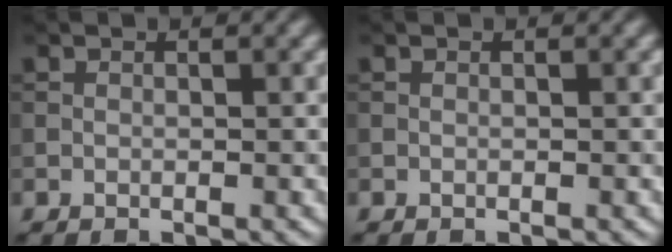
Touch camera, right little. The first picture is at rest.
{"total": 0.0}